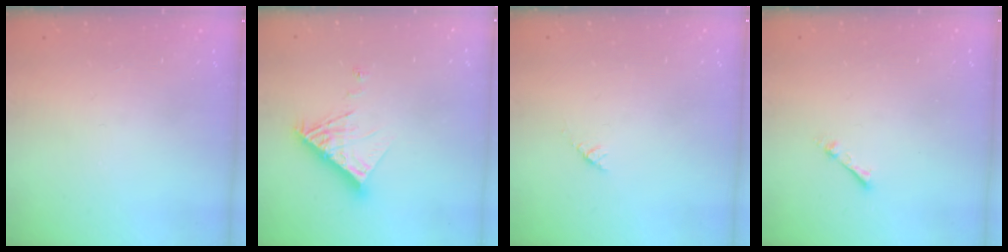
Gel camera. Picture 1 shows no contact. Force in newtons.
{"total": 10.3, "press": 10.2, "slide": 0.9}
{"total": 2.7, "press": 2.6, "slide": 0.4}
{"total": 1.9, "press": 1.9, "slide": 0.3}